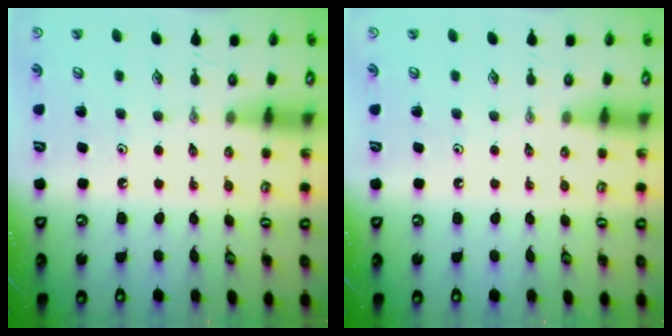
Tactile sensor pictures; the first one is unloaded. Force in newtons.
{"total": 0.0}